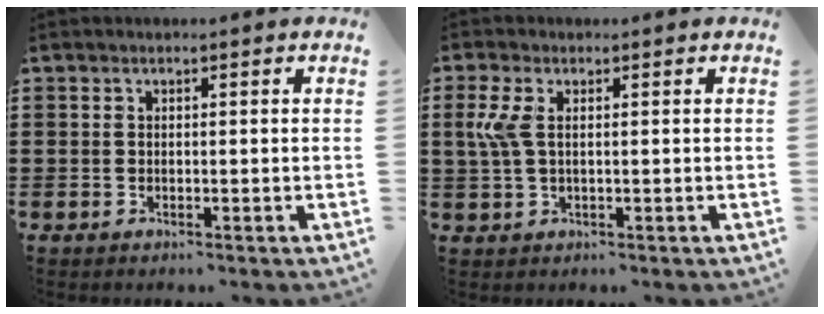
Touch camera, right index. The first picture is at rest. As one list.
[{"total": 4.3, "force": [0.8, 1.9, 3.8], "torque": [-0.115, -0.006, 0.001]}]